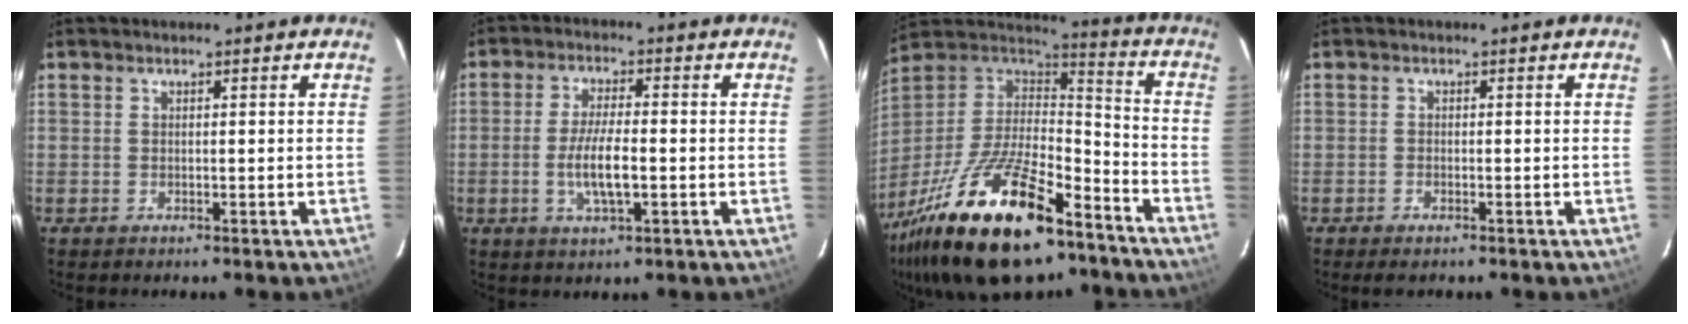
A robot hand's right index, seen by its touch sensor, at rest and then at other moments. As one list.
[{"total": 6.8, "force": [-1.6, 1.7, 6.4], "torque": [-0.129, -0.003, -0.030]}, {"total": 29.9, "force": [-18.9, 11.3, 20.3], "torque": [-0.401, -0.034, -0.307]}, {"total": 1.6, "force": [-1.3, 0.5, 0.7], "torque": [-0.020, -0.003, -0.025]}]